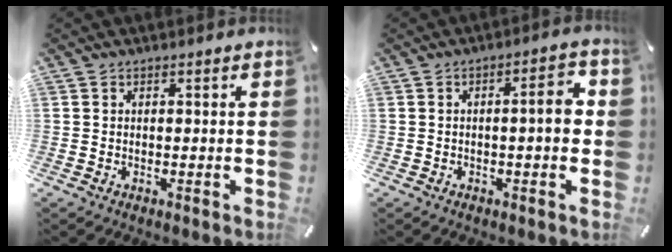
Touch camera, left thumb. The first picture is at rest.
{"total": 6.2, "force": [-0.1, 2.1, 5.8], "torque": [-0.079, 0.007, -0.009]}